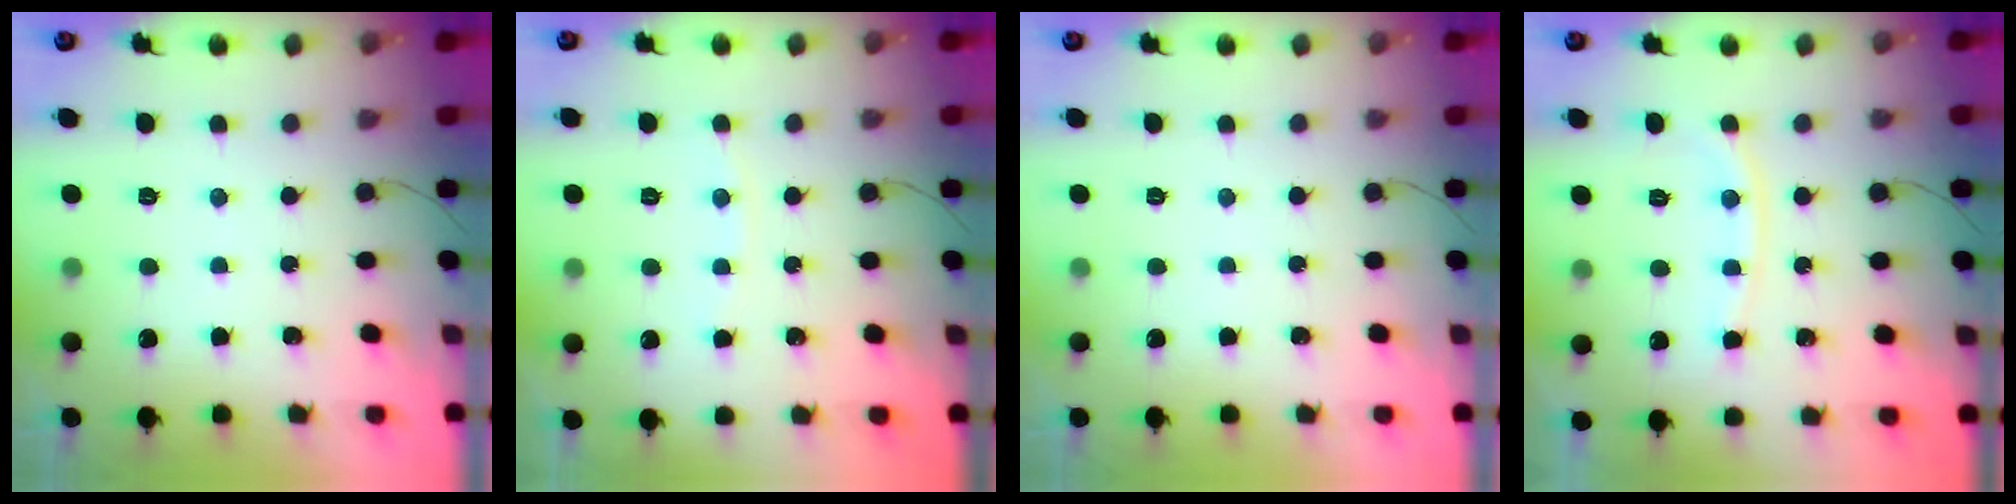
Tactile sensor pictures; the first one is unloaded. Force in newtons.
{"total": 4.3, "press": 4.3, "slide": 0.7}
{"total": 0.0}
{"total": 8.4, "press": 8.3, "slide": 1.2}